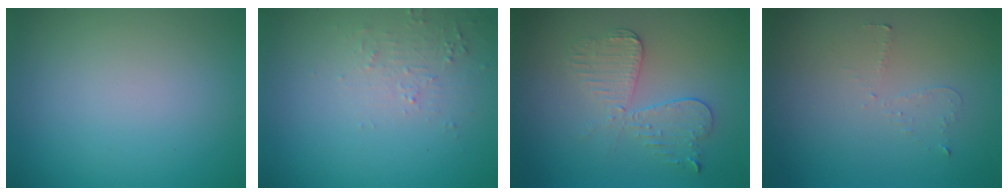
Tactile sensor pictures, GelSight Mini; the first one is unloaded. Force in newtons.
{"total": 2.1, "press": 2.0, "slide": 0.5}
{"total": 3.7, "press": 3.1, "slide": 1.9}
{"total": 0.7, "press": 0.6, "slide": 0.4}